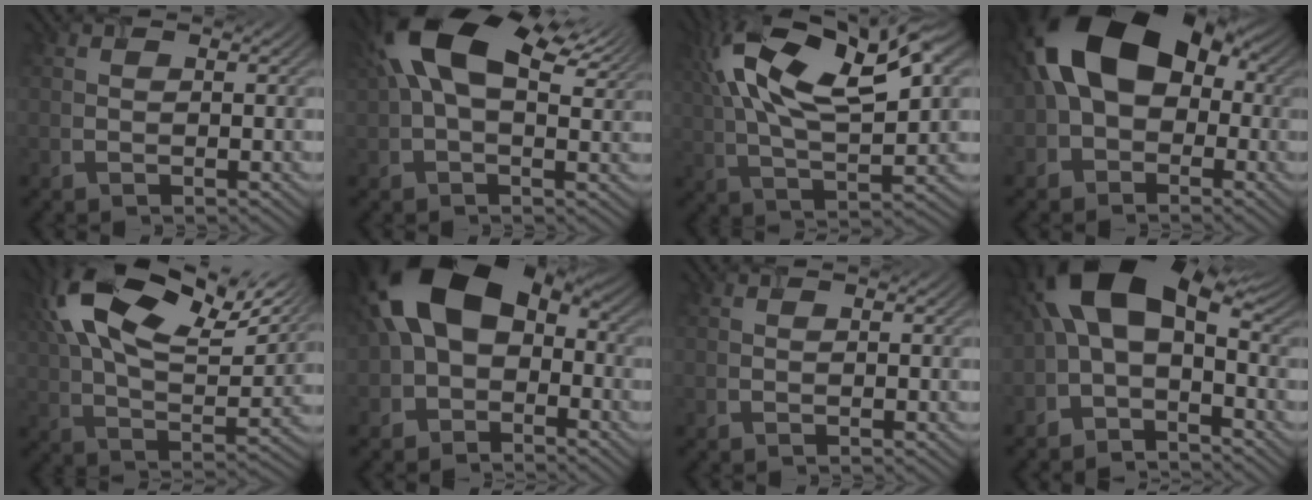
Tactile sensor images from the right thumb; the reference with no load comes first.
{"total": 15.0, "force": [5.8, 7.7, 11.5], "torque": [-0.228, 0.025, 0.095]}
{"total": 16.1, "force": [5.3, 7.0, 13.4], "torque": [-0.275, 0.020, 0.091]}
{"total": 16.7, "force": [1.1, 11.7, 11.9], "torque": [-0.199, 0.006, 0.019]}
{"total": 18.6, "force": [8.4, 9.4, 13.8], "torque": [-0.282, 0.039, 0.129]}
{"total": 13.6, "force": [-0.1, 9.4, 9.8], "torque": [-0.187, 0.004, -0.006]}
{"total": 0.0}
{"total": 12.1, "force": [-0.4, 6.8, 9.9], "torque": [-0.193, 0.013, -0.018]}